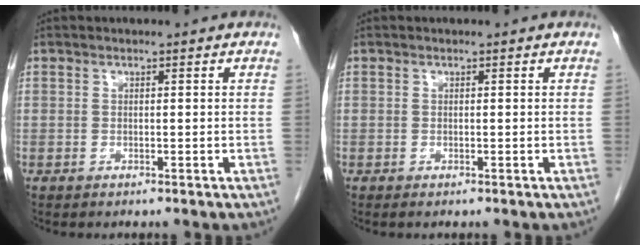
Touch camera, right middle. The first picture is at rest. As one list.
[{"total": 0.0}]